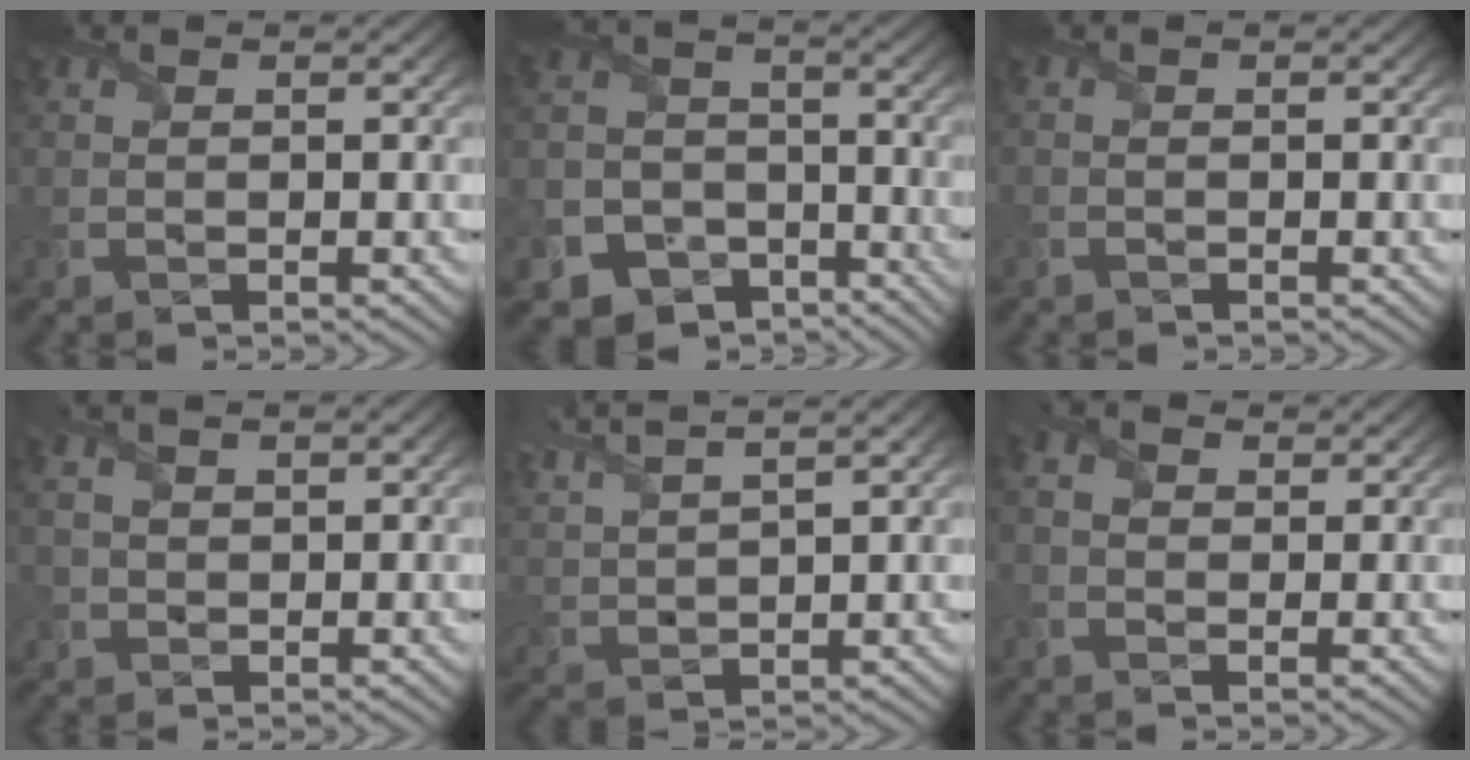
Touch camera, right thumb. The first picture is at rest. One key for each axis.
{"total": 11.7, "fx": -7.4, "fy": 8.4, "fz": 3.5, "tx": -0.098, "ty": -0.042, "tz": -0.132}
{"total": 0.7, "fx": -0.7, "fy": 0.2, "fz": 0.0, "tx": 0.002, "ty": -0.003, "tz": -0.015}
{"total": 2.9, "fx": 0.6, "fy": 1.8, "fz": 2.1, "tx": -0.052, "ty": 0.002, "tz": 0.012}
{"total": 7.0, "fx": 5.6, "fy": 0.9, "fz": 4.1, "tx": -0.110, "ty": 0.024, "tz": 0.110}
{"total": 2.2, "fx": 0.1, "fy": 1.7, "fz": 1.4, "tx": -0.038, "ty": 0.004, "tz": -0.004}